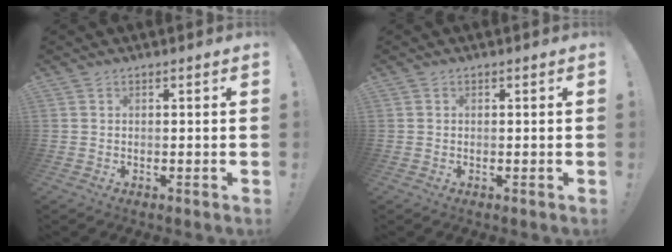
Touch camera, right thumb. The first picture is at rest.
{"total": 0.0}